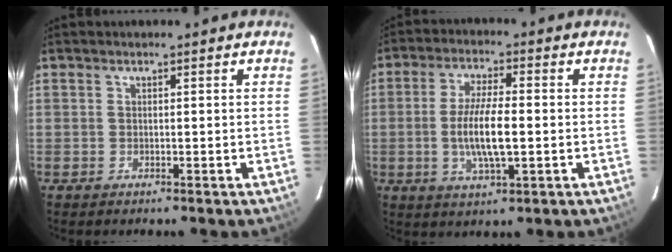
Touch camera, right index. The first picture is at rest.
{"total": 9.0, "force": [-1.2, 2.2, 8.6], "torque": [-0.168, -0.005, -0.023]}